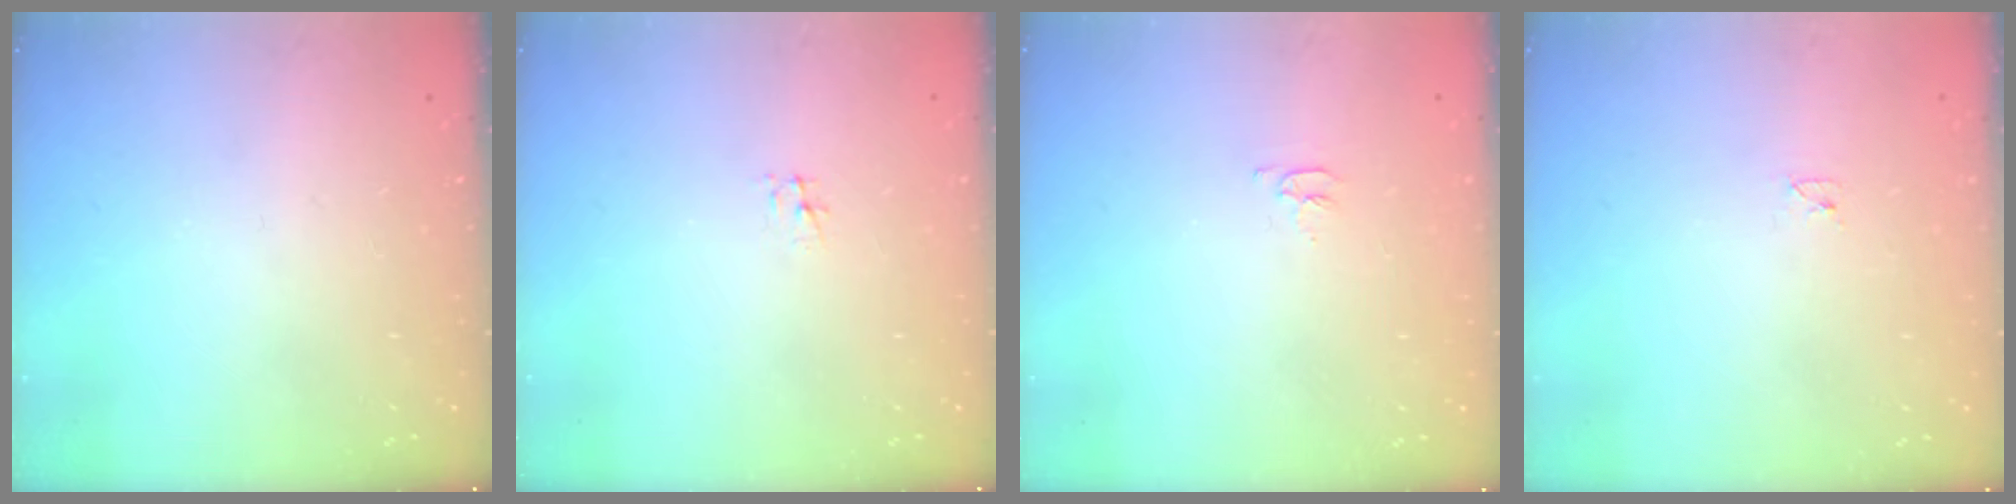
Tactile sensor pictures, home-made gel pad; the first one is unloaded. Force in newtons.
{"total": 2.3, "press": 2.3, "slide": 0.3}
{"total": 3.1, "press": 3.1, "slide": 0.5}
{"total": 2.3, "press": 2.2, "slide": 0.4}